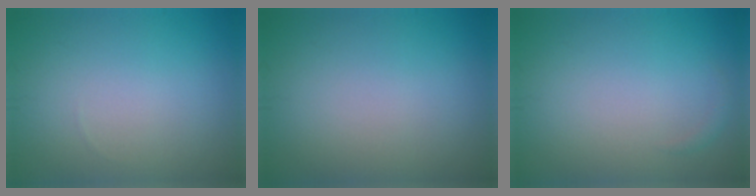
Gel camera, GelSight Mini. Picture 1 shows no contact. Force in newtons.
{"total": 0.0}
{"total": 0.6, "press": 0.6, "slide": 0.1}